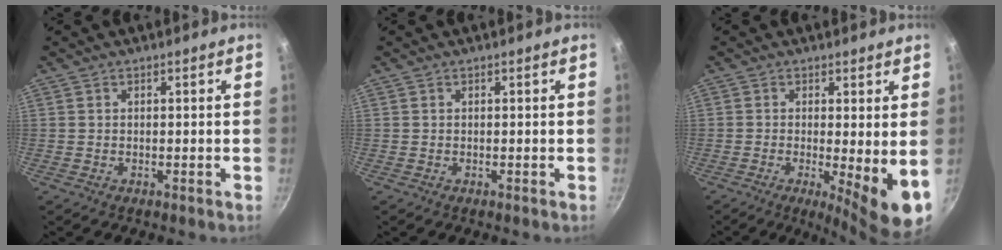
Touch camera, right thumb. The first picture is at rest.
{"total": 0.0}
{"total": 9.3, "force": [-1.1, 1.7, 9.1], "torque": [-0.120, -0.019, -0.012]}